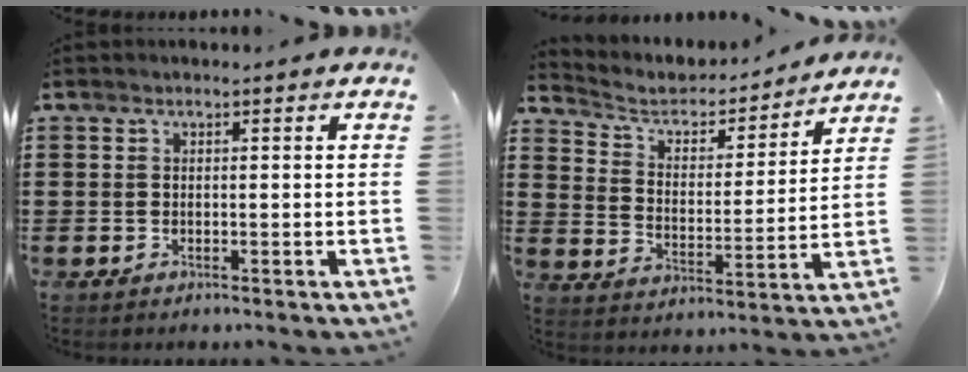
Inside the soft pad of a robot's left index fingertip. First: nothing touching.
{"total": 4.7, "force": [4.1, 1.9, 1.3], "torque": [-0.053, -0.028, 0.063]}